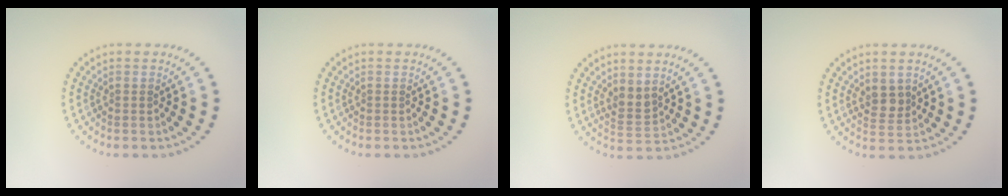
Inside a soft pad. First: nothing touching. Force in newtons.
{"total": 0.0}
{"total": 1.8, "press": 1.6, "slide": 1.0}
{"total": 1.9, "press": 1.8, "slide": 0.7}